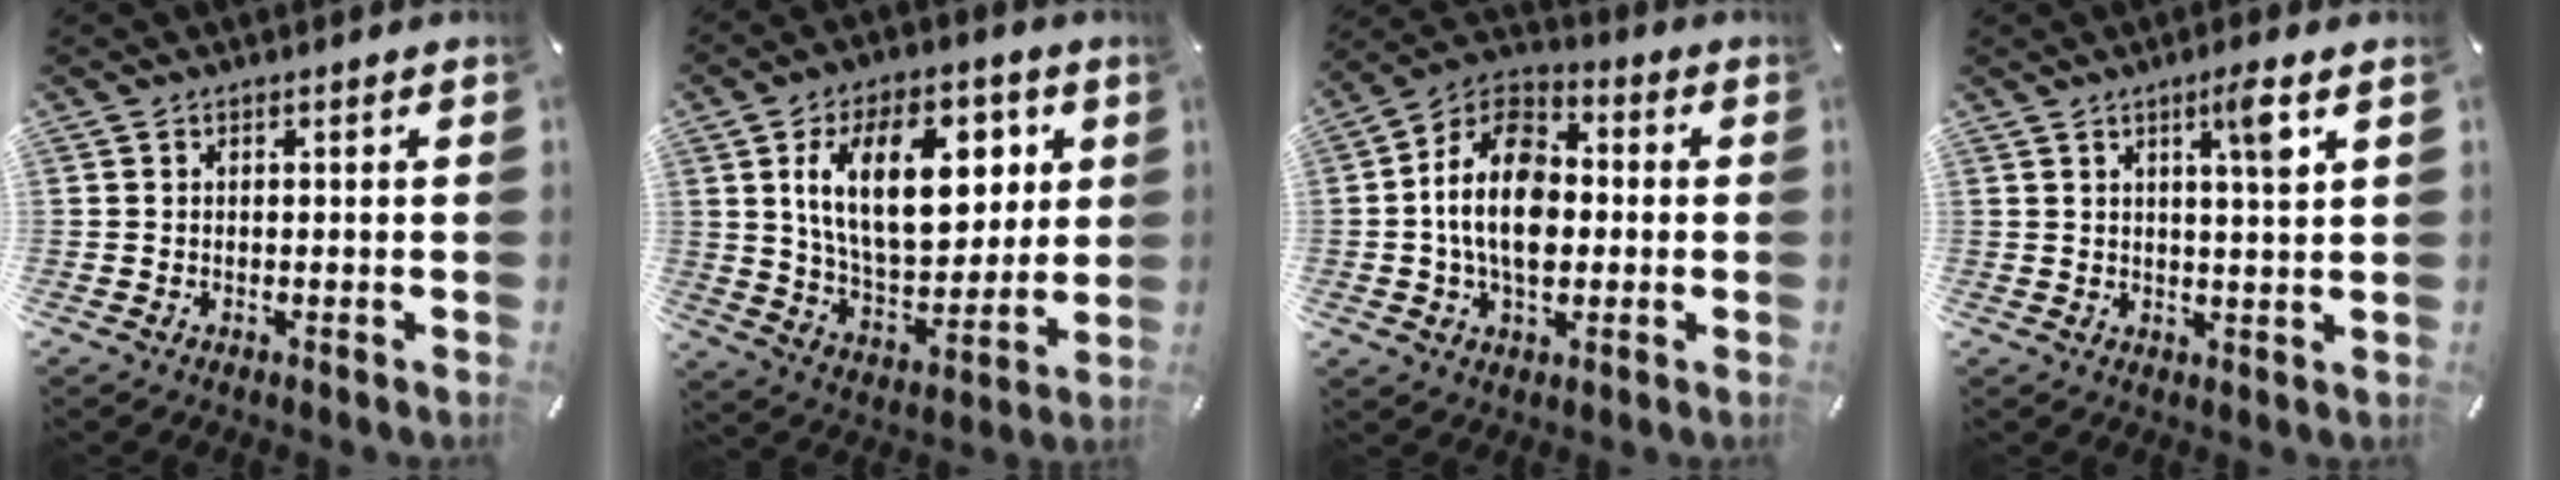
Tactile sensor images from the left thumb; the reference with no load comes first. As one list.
[{"total": 20.7, "force": [7.1, 11.9, 15.5], "torque": [-0.257, -0.005, 0.117]}, {"total": 15.4, "force": [-1.0, 10.7, 11.1], "torque": [-0.228, 0.013, -0.022]}, {"total": 6.0, "force": [3.0, 0.2, 5.1], "torque": [-0.082, -0.009, 0.042]}]